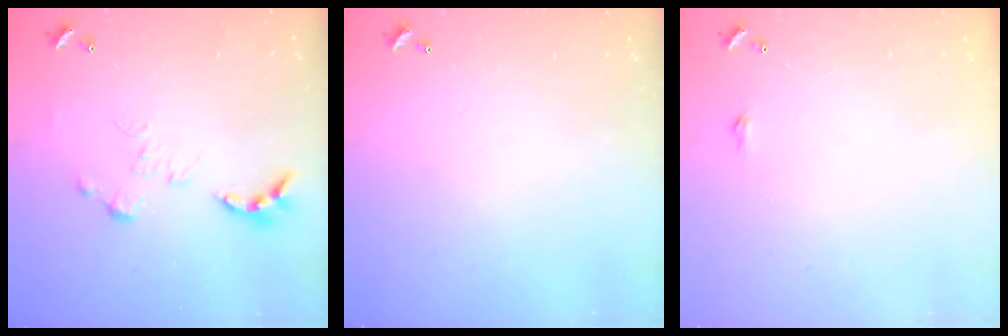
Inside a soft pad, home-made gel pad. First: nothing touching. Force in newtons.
{"total": 0.0}
{"total": 1.8, "press": 1.8, "slide": 0.3}